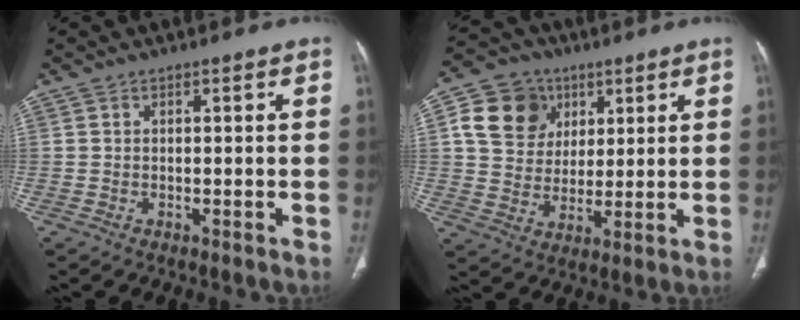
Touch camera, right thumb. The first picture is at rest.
{"total": 12.9, "force": [4.7, 10.7, 5.4], "torque": [-0.072, -0.003, 0.086]}